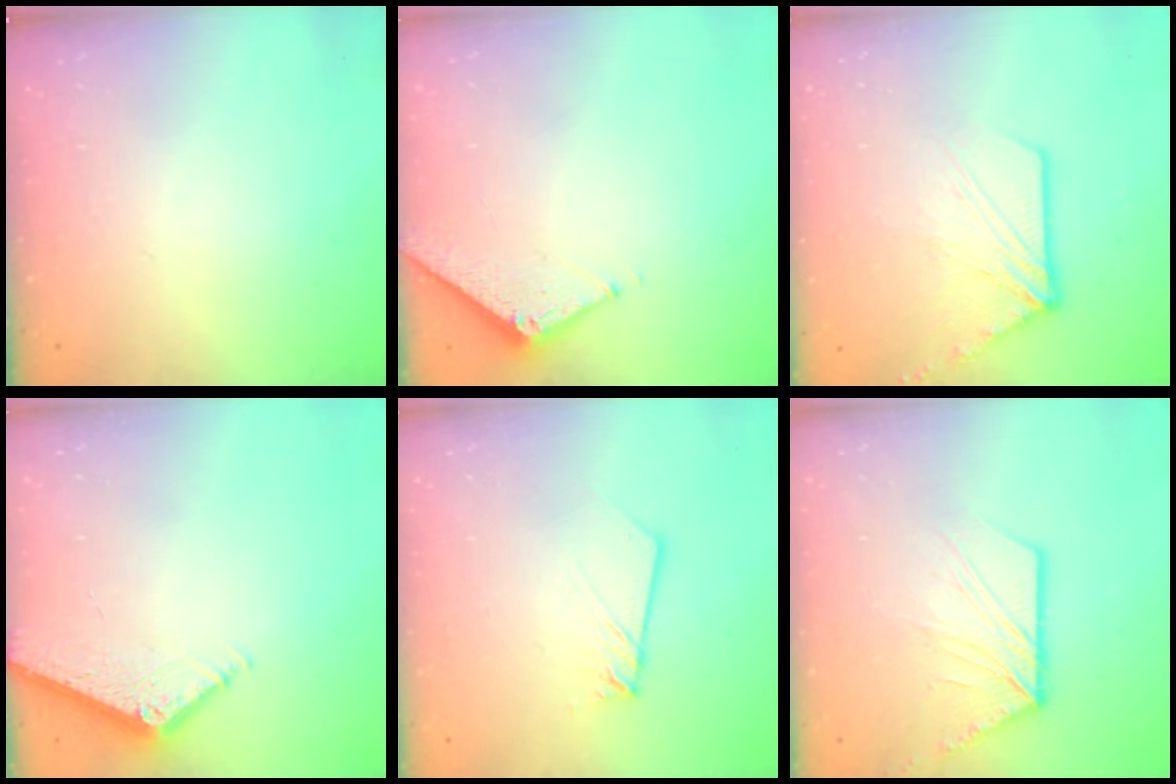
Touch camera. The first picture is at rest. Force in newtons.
{"total": 6.0, "press": 5.9, "slide": 0.4}
{"total": 12.3, "press": 12.2, "slide": 1.3}
{"total": 7.1, "press": 7.1, "slide": 0.3}
{"total": 2.7, "press": 2.7, "slide": 0.2}
{"total": 11.2, "press": 11.1, "slide": 1.5}